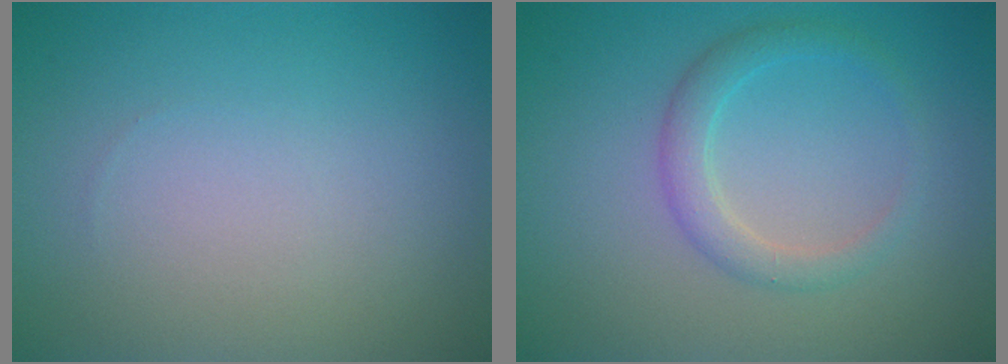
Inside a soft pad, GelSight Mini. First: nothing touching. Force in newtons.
{"total": 2.3, "press": 2.3, "slide": 0.0}